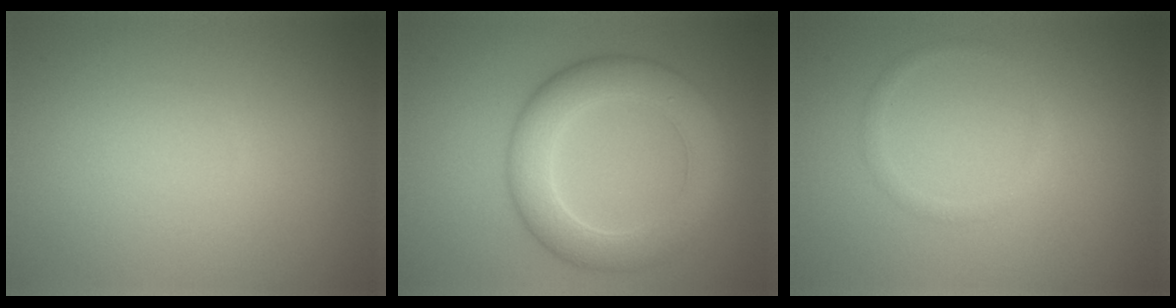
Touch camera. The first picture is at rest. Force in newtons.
{"total": 6.4, "press": 6.4, "slide": 0.5}
{"total": 1.0, "press": 1.0, "slide": 0.1}